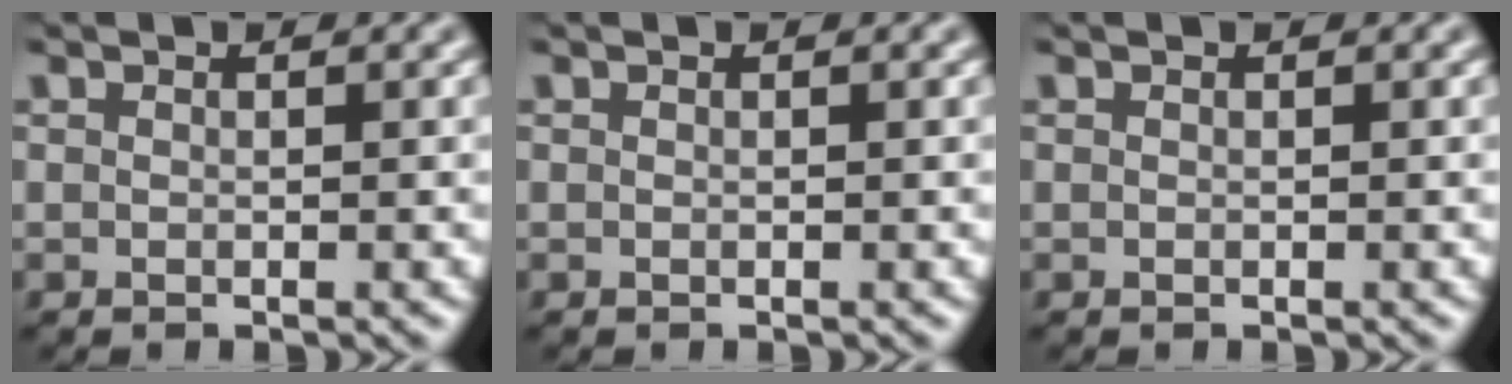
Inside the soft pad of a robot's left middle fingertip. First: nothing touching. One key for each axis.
{"total": 0.0}
{"total": 0.0}